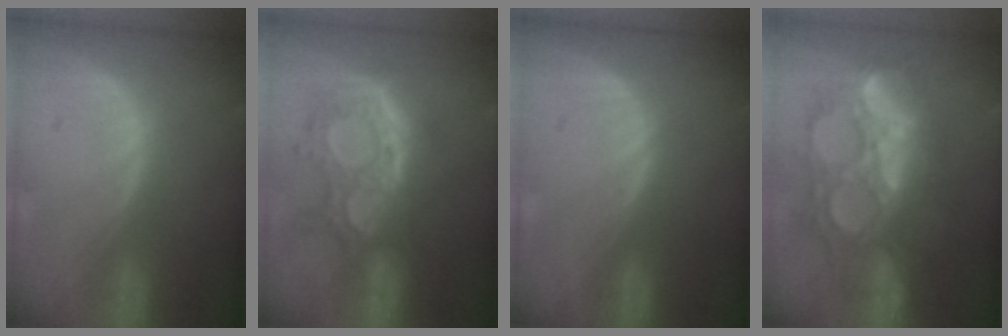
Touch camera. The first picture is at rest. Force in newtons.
{"total": 10.3, "press": 9.8, "slide": 3.3}
{"total": 0.0}
{"total": 13.4, "press": 13.3, "slide": 1.5}